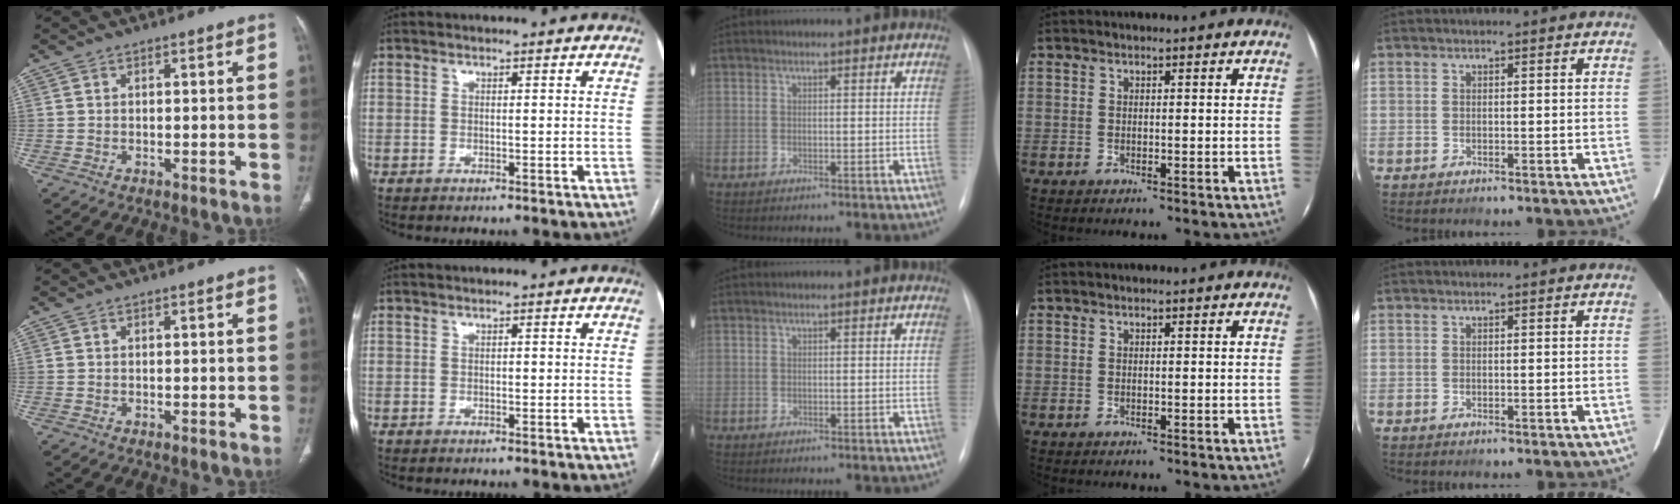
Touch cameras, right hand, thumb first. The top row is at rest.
{"index": {"total": 0.5, "force": [0.0, 0.3, 0.4], "torque": [-0.005, 0.000, 0.000]}}